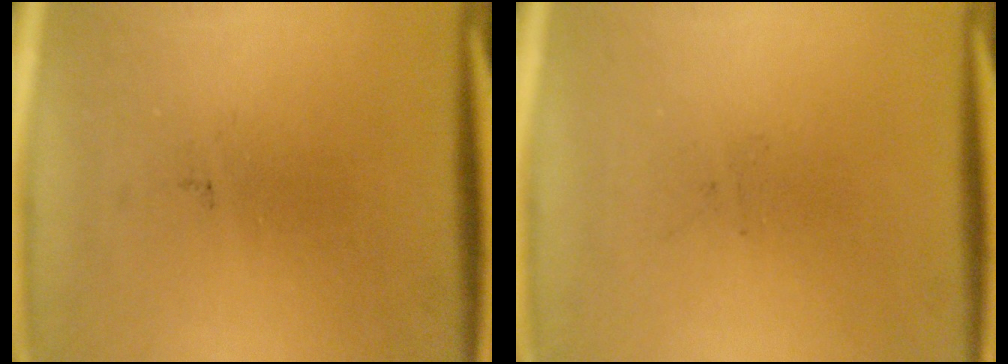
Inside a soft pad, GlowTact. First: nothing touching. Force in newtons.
{"total": 0.0}